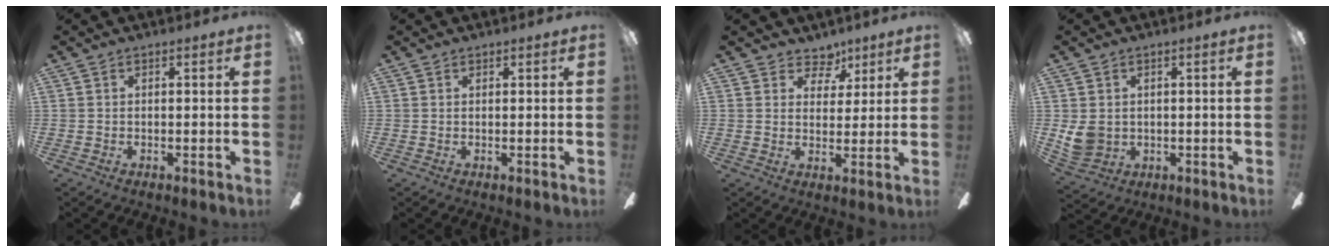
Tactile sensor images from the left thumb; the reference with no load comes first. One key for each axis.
{"total": 0.7, "fx": 0.6, "fy": 0.3, "fz": 0.0, "tx": -0.001, "ty": 0.001, "tz": 0.011}
{"total": 6.2, "fx": 4.3, "fy": 4.2, "fz": 1.6, "tx": -0.018, "ty": -0.026, "tz": 0.076}
{"total": 6.2, "fx": 1.1, "fy": 5.4, "fz": 2.8, "tx": -0.069, "ty": 0.001, "tz": 0.024}